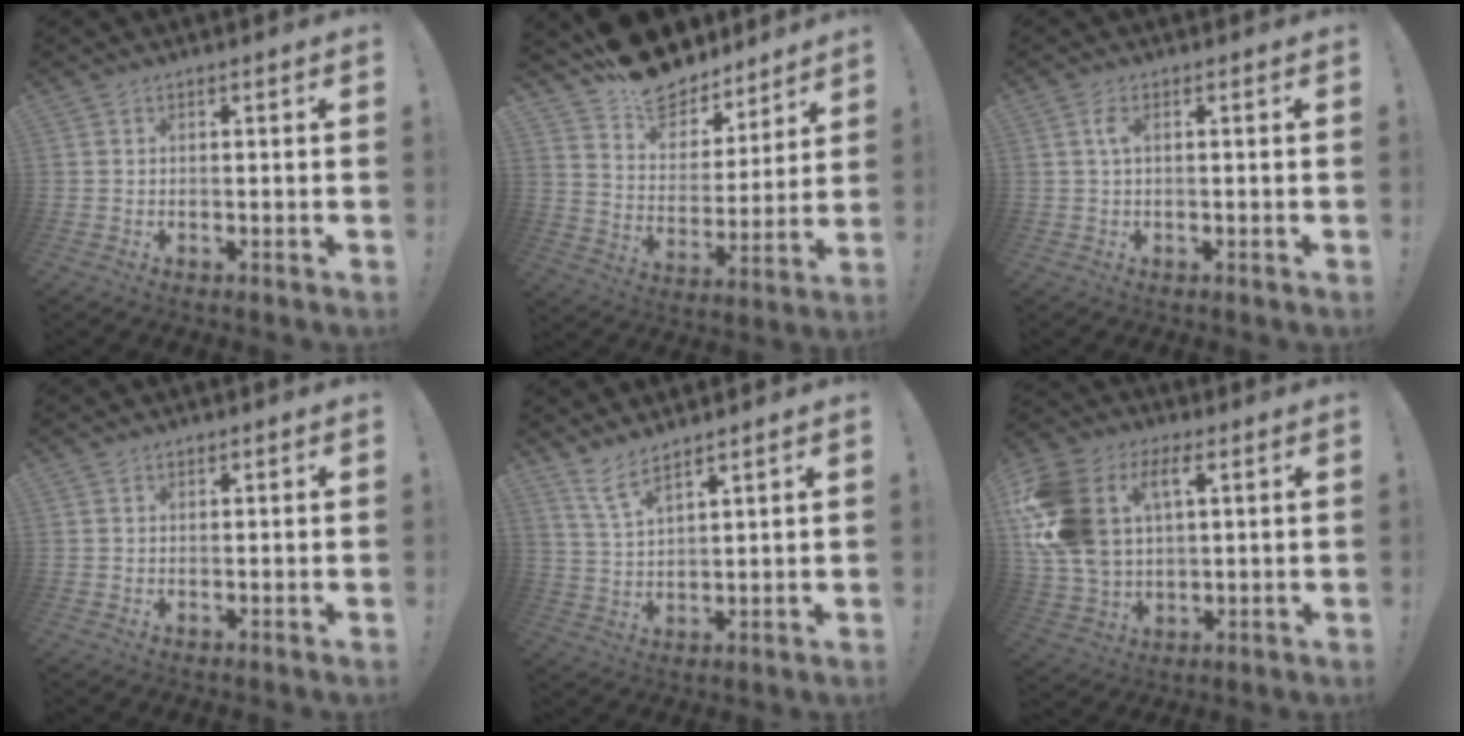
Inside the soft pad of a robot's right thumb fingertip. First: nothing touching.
{"total": 14.7, "force": [12.2, 7.3, 3.9], "torque": [-0.076, -0.093, 0.220]}
{"total": 2.5, "force": [0.3, 0.4, 2.4], "torque": [-0.051, 0.004, 0.003]}
{"total": 0.6, "force": [0.5, 0.4, 0.1], "torque": [0.001, -0.002, 0.009]}
{"total": 6.4, "force": [5.2, 1.3, 3.4], "torque": [-0.077, -0.026, 0.098]}
{"total": 18.3, "force": [5.5, 12.3, 12.3], "torque": [-0.264, -0.013, 0.101]}